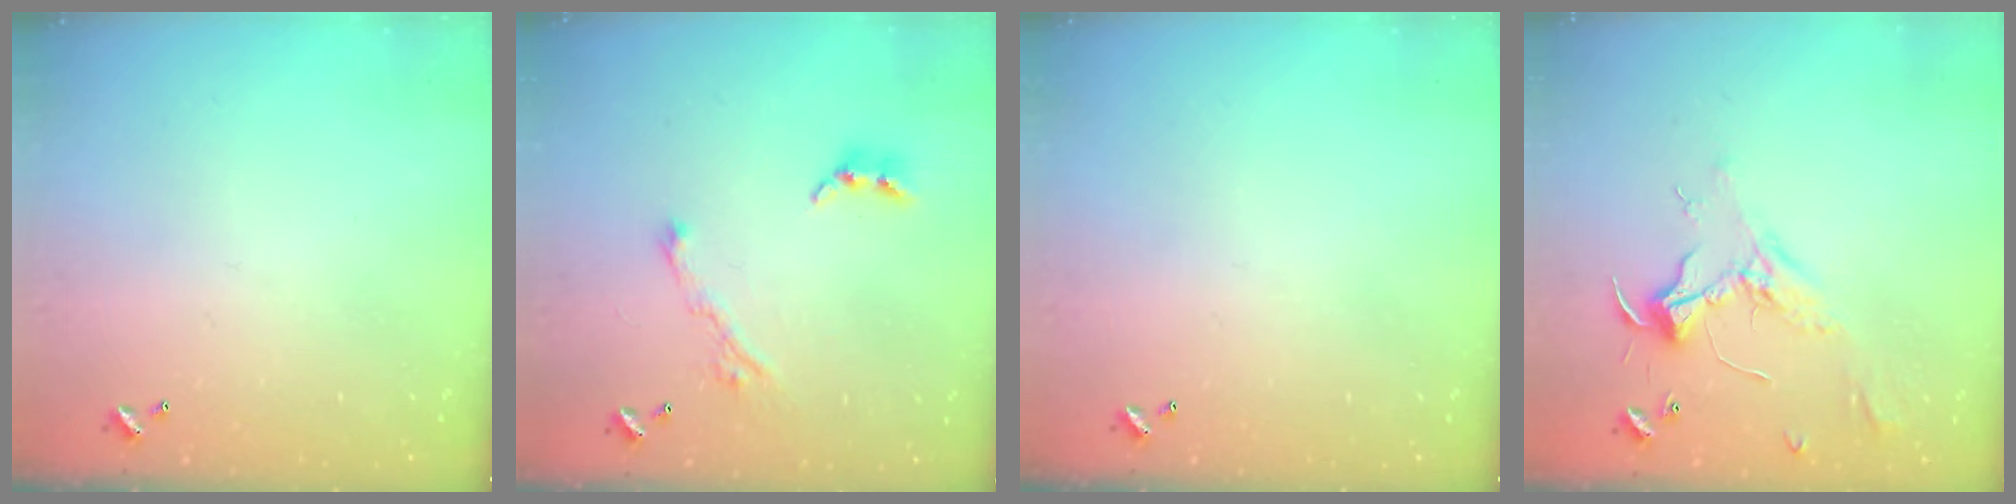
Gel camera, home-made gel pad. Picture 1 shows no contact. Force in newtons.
{"total": 6.8, "press": 6.7, "slide": 1.1}
{"total": 0.0}
{"total": 2.3, "press": 2.2, "slide": 0.7}